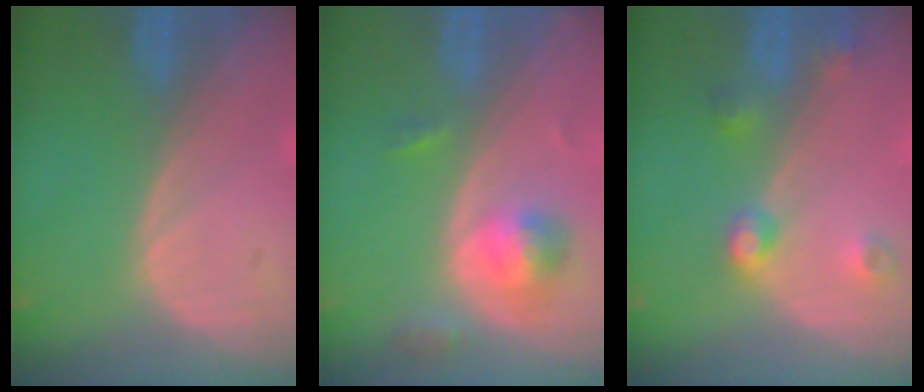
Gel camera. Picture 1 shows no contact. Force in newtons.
{"total": 5.3, "press": 4.9, "slide": 2.2}
{"total": 4.3, "press": 3.8, "slide": 1.9}